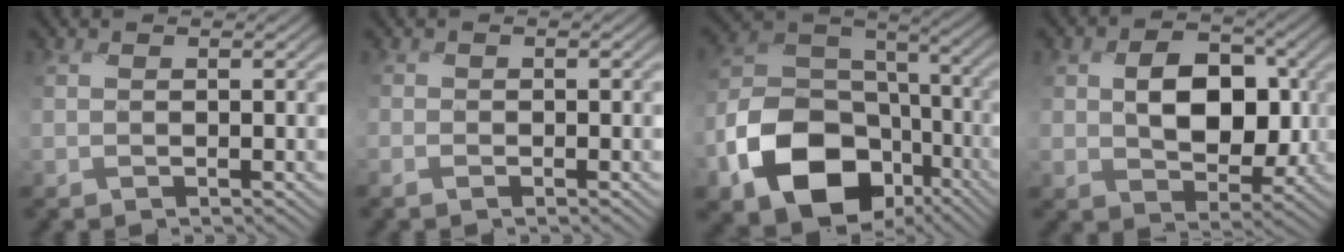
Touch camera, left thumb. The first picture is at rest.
{"total": 0.8, "force": [-0.7, 0.0, -0.3], "torque": [0.013, 0.000, -0.014]}
{"total": 14.8, "force": [-7.5, 10.4, 7.2], "torque": [-0.141, -0.041, -0.140]}
{"total": 8.8, "force": [0.1, 6.4, 6.1], "torque": [-0.114, -0.011, -0.003]}